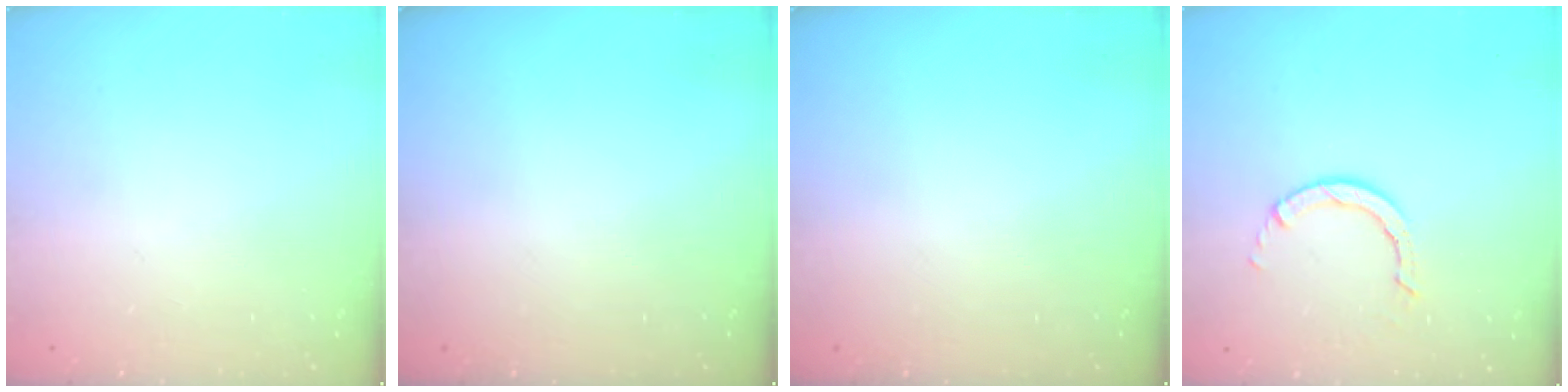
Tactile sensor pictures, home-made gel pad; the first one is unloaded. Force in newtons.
{"total": 0.0}
{"total": 0.0}
{"total": 2.8, "press": 2.8, "slide": 0.2}